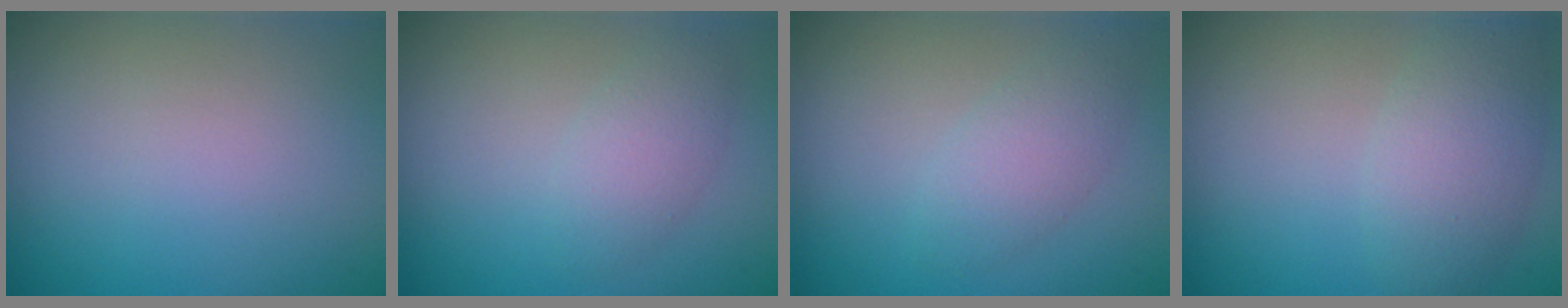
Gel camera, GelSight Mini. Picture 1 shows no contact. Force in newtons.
{"total": 2.3, "press": 2.3, "slide": 0.1}
{"total": 2.5, "press": 2.5, "slide": 0.1}
{"total": 3.9, "press": 3.9, "slide": 0.3}